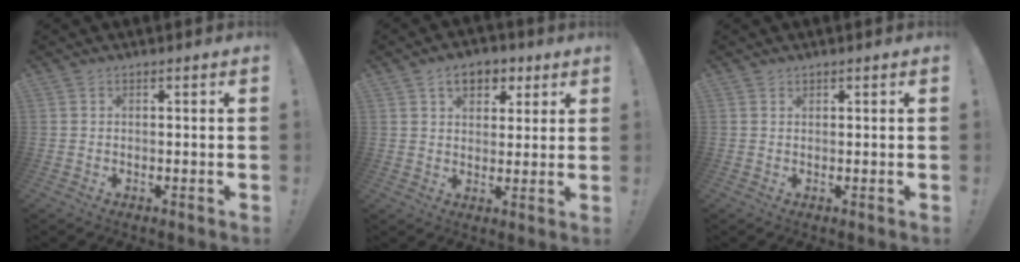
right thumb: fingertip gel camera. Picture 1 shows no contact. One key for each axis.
{"total": 8.4, "fx": 3.9, "fy": 5.9, "fz": 4.4, "tx": -0.055, "ty": -0.010, "tz": 0.072}
{"total": 0.7, "fx": 0.6, "fy": 0.3, "fz": 0.1, "tx": 0.004, "ty": -0.003, "tz": 0.011}